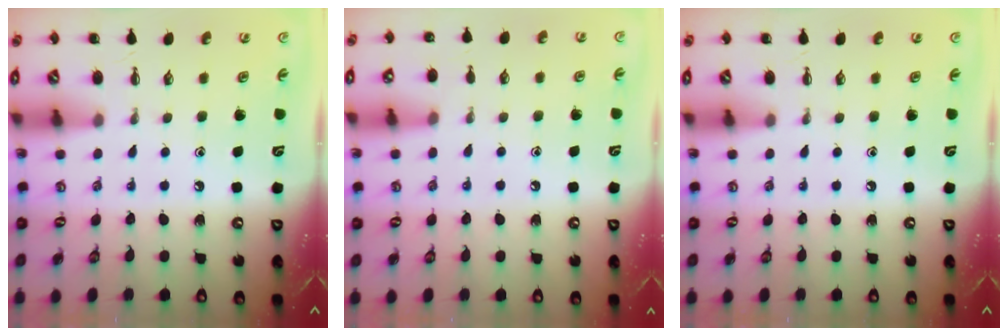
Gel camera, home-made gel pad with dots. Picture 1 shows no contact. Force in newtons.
{"total": 5.1, "press": 4.8, "slide": 1.7}
{"total": 0.0}